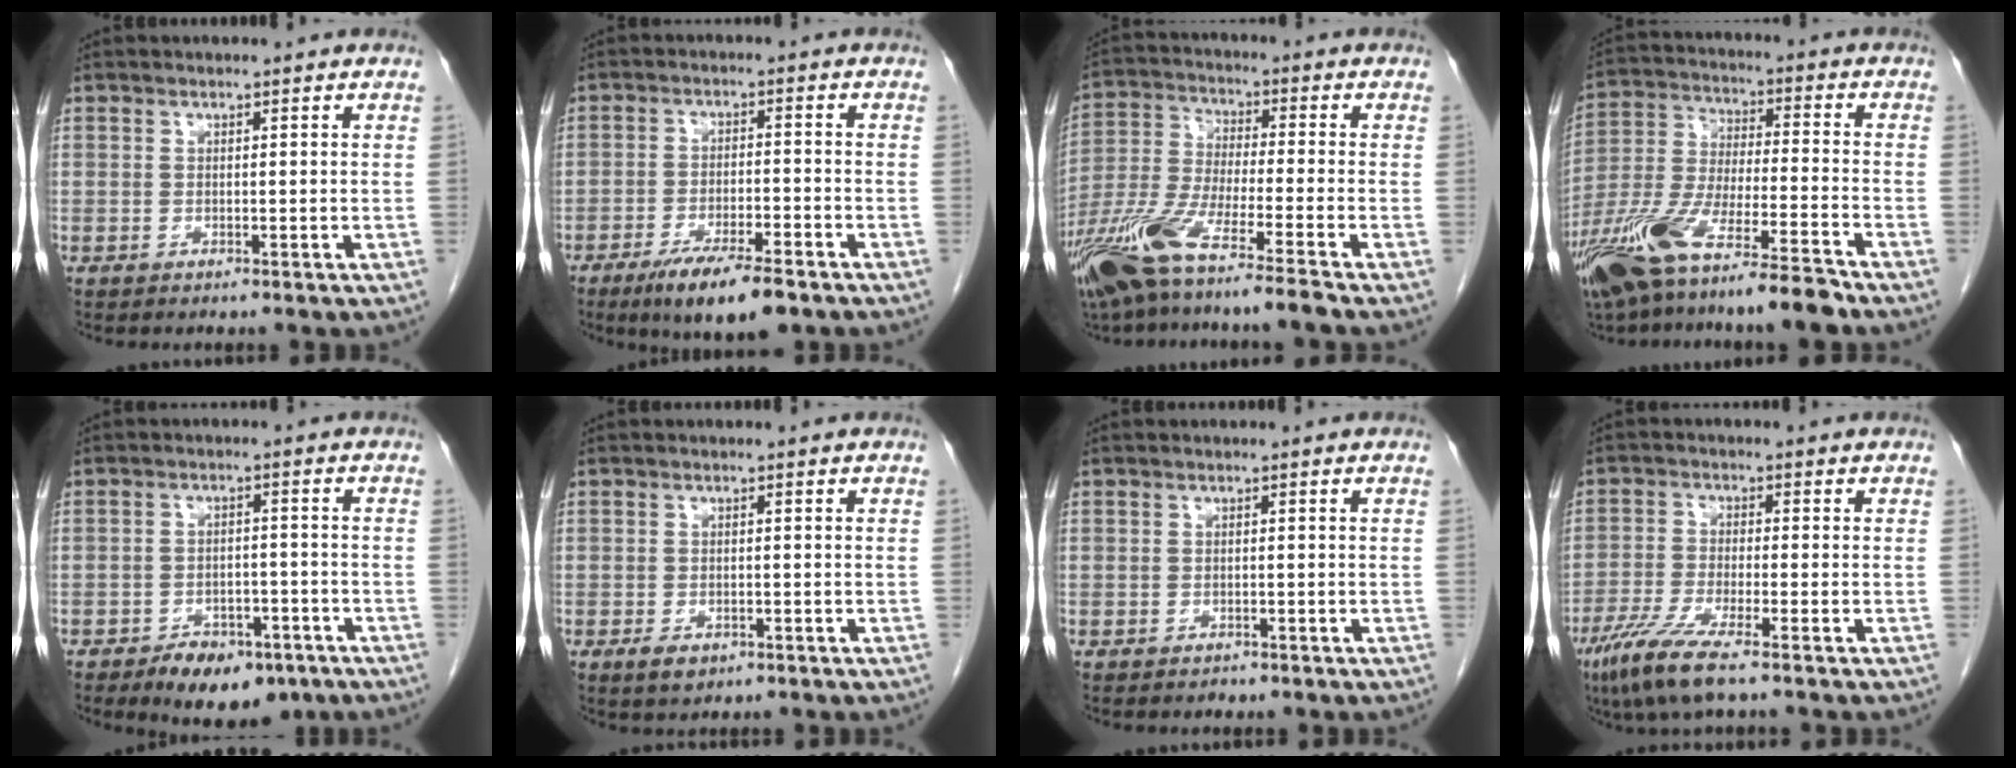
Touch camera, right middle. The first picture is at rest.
{"total": 9.4, "force": [-6.5, 1.7, 6.6], "torque": [-0.110, -0.016, -0.105]}
{"total": 13.6, "force": [-9.7, -0.4, 9.5], "torque": [-0.198, -0.039, -0.183]}
{"total": 16.2, "force": [-12.0, 1.2, 10.7], "torque": [-0.229, -0.029, -0.222]}
{"total": 8.7, "force": [-5.8, 4.4, 4.8], "torque": [-0.067, 0.001, -0.082]}
{"total": 2.6, "force": [-1.4, 1.5, 1.5], "torque": [-0.030, -0.002, -0.013]}
{"total": 0.8, "force": [-0.6, 0.5, 0.1], "torque": [-0.007, 0.000, -0.009]}
{"total": 7.3, "force": [-5.0, 0.3, 5.4], "torque": [-0.116, -0.022, -0.097]}